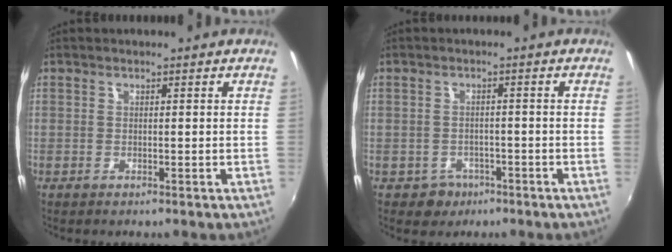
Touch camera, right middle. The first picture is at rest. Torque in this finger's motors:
{"motor_torque": [0.15, -0.26, -0.01, 0.00]}